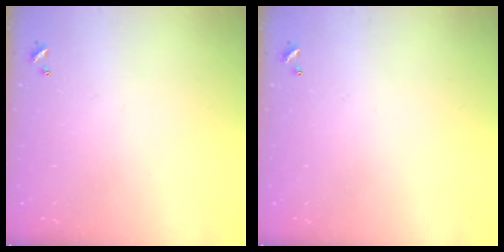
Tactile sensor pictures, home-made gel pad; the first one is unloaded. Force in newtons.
{"total": 0.0}